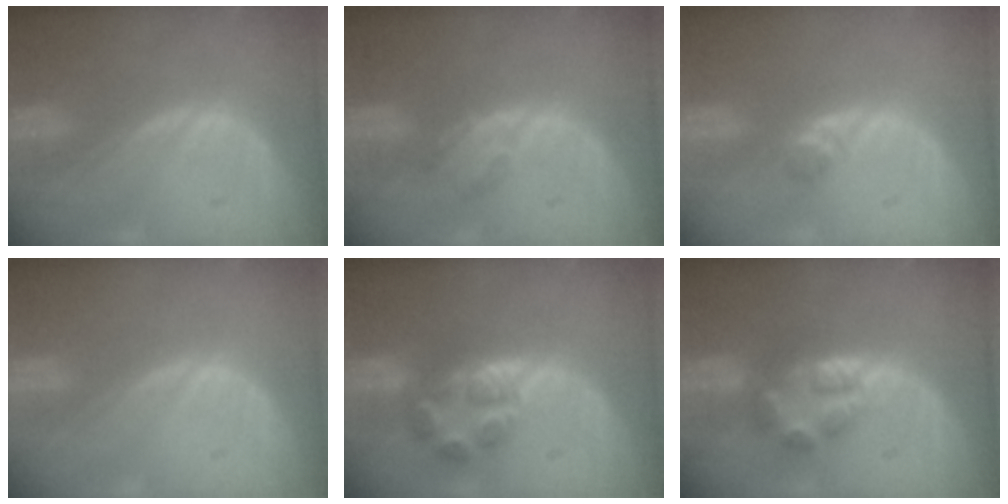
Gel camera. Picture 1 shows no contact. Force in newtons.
{"total": 2.2, "press": 2.1, "slide": 0.4}
{"total": 1.6, "press": 1.4, "slide": 0.8}
{"total": 0.0}
{"total": 5.5, "press": 5.5, "slide": 0.9}
{"total": 5.7, "press": 5.3, "slide": 2.0}